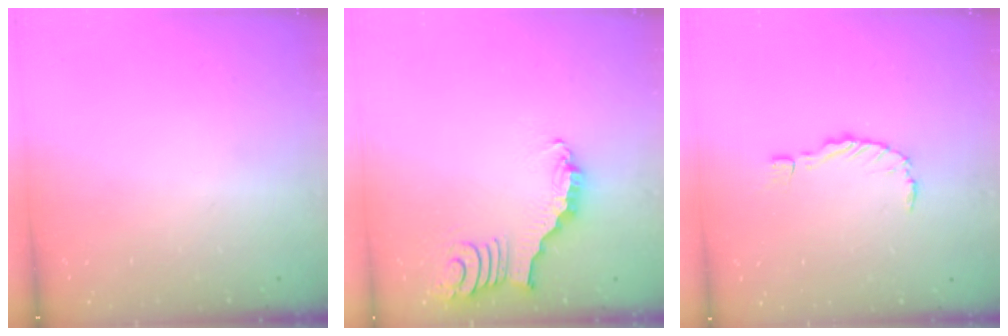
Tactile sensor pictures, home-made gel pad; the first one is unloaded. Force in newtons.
{"total": 2.9, "press": 2.8, "slide": 0.4}
{"total": 0.0}